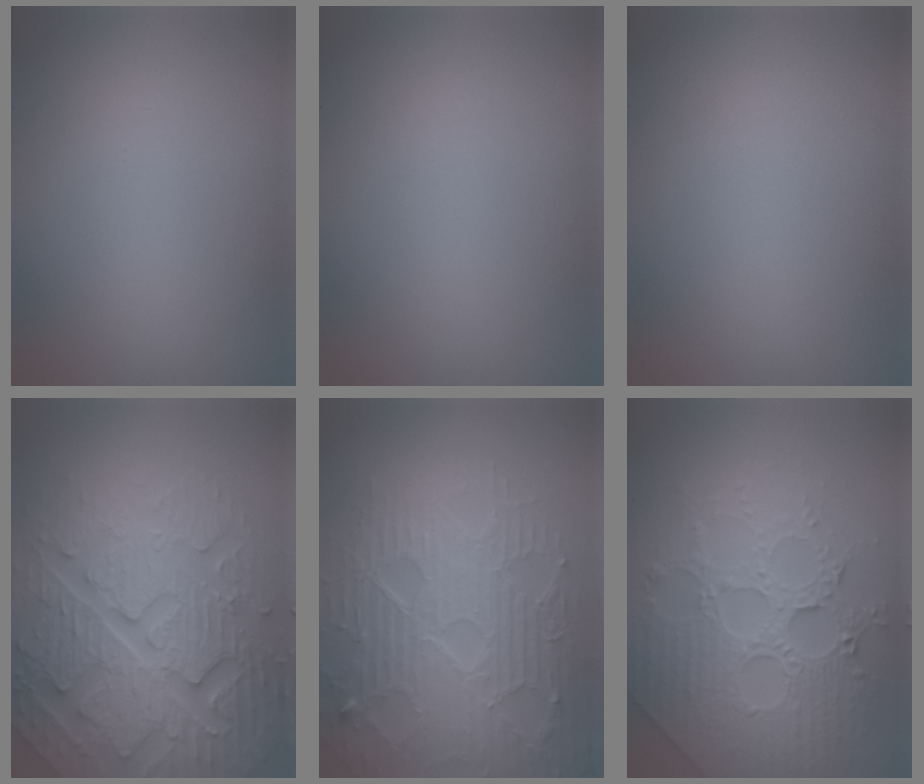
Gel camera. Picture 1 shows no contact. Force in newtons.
{"total": 0.0}
{"total": 0.0}
{"total": 7.8, "press": 7.6, "slide": 2.0}
{"total": 9.0, "press": 6.4, "slide": 6.3}
{"total": 8.1, "press": 5.9, "slide": 5.5}